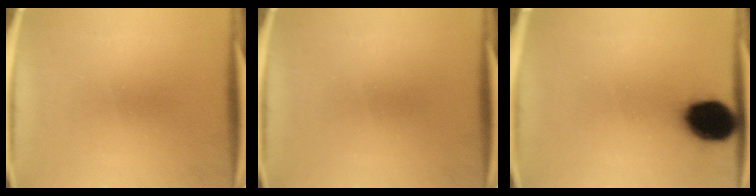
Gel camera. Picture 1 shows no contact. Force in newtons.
{"total": 0.0}
{"total": 13.5}